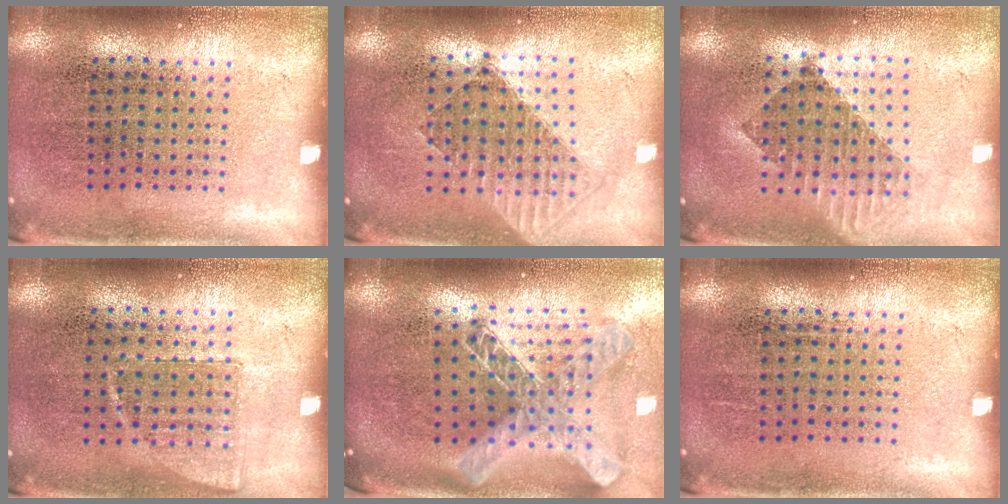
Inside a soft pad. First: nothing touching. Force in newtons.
{"total": 1.5, "press": 1.3, "slide": 0.8}
{"total": 1.6, "press": 1.4, "slide": 0.9}
{"total": 0.7, "press": 0.6, "slide": 0.3}
{"total": 2.3, "press": 1.7, "slide": 1.5}
{"total": 0.0}